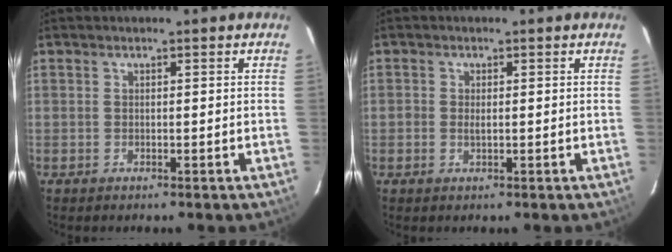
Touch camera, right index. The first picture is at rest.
{"total": 1.3, "force": [-0.2, 0.7, 1.1], "torque": [-0.022, 0.000, -0.005]}